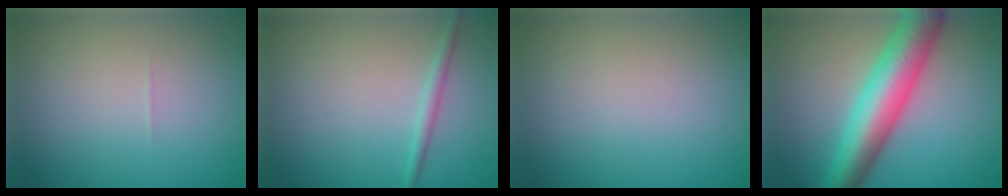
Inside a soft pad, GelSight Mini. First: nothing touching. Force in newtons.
{"total": 1.2, "press": 1.2, "slide": 0.1}
{"total": 0.0}
{"total": 8.4, "press": 8.4, "slide": 0.2}